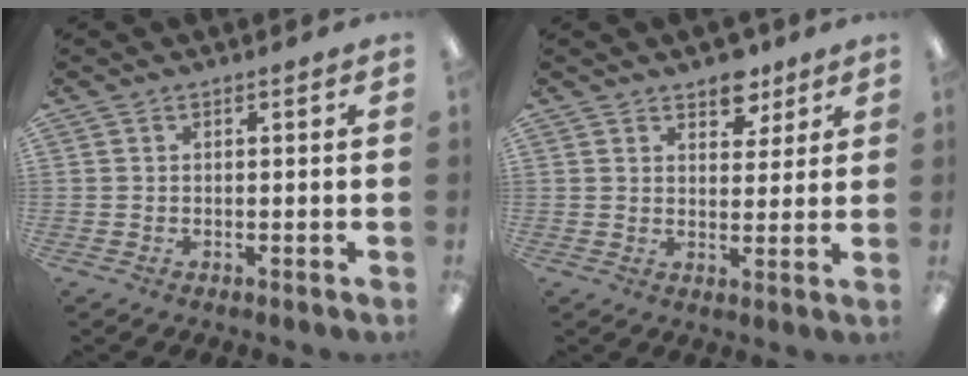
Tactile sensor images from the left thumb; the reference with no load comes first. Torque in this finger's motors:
{"motor_torque": [-0.24, -0.14, -0.36, -0.19, 0.05]}